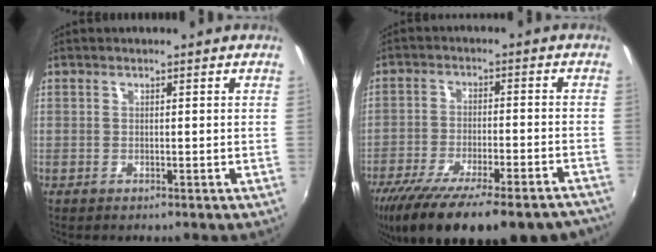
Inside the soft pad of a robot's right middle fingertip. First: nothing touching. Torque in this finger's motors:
{"motor_torque": [1.17, -0.97, 0.55, 0.21]}